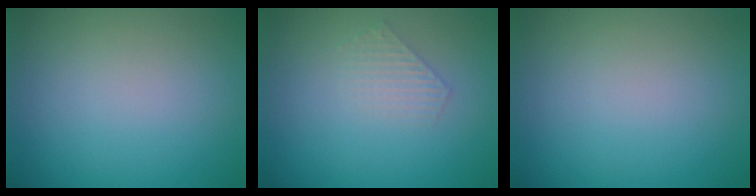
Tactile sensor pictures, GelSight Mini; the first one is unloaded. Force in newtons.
{"total": 1.5, "press": 1.5, "slide": 0.3}
{"total": 0.0}